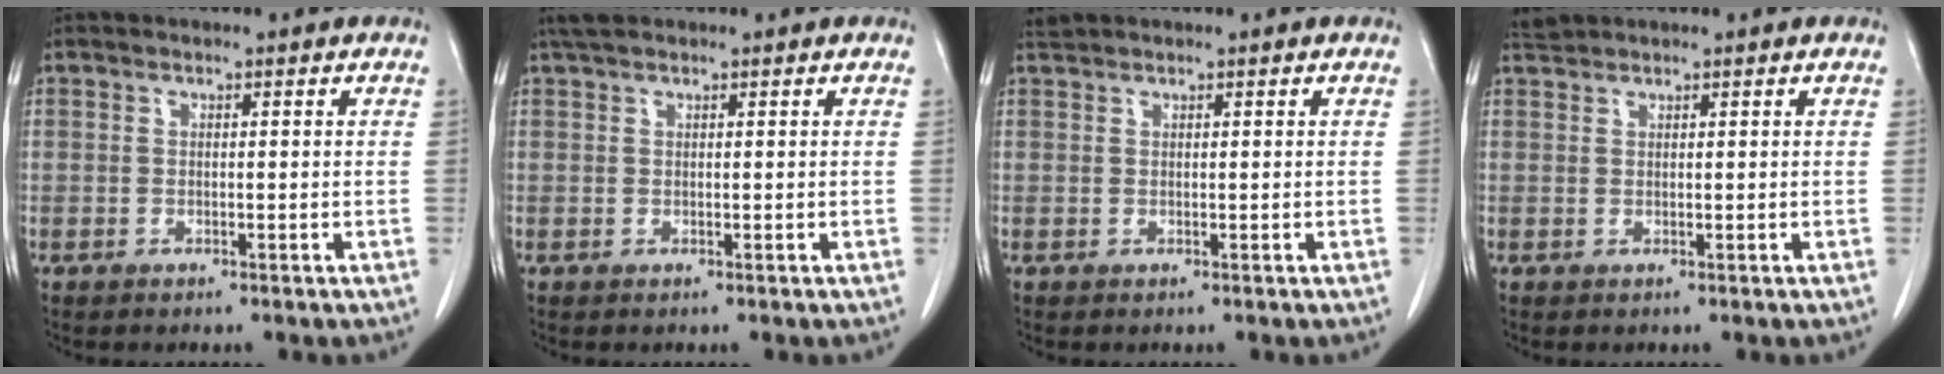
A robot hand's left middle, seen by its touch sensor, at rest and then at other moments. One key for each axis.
{"total": 2.1, "fx": 1.7, "fy": 0.4, "fz": 1.1, "tx": -0.025, "ty": 0.018, "tz": 0.032}
{"total": 0.7, "fx": 0.7, "fy": -0.3, "fz": -0.1, "tx": -0.007, "ty": 0.007, "tz": 0.020}
{"total": 1.2, "fx": 1.2, "fy": -0.2, "fz": -0.3, "tx": -0.004, "ty": 0.005, "tz": 0.030}